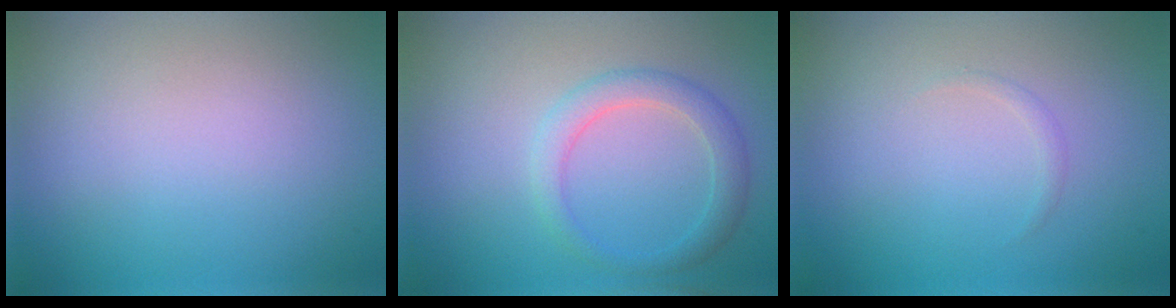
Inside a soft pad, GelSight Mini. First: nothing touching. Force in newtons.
{"total": 2.7, "press": 2.7, "slide": 0.2}
{"total": 0.5, "press": 0.5, "slide": 0.0}